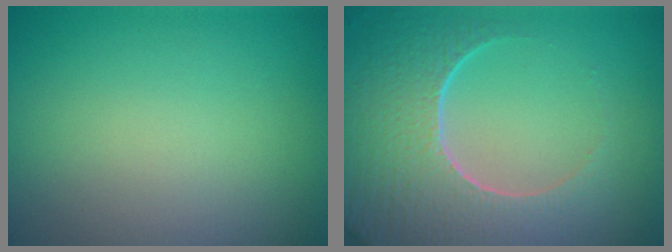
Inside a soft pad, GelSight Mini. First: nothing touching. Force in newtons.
{"total": 8.0, "press": 6.2, "slide": 5.2}